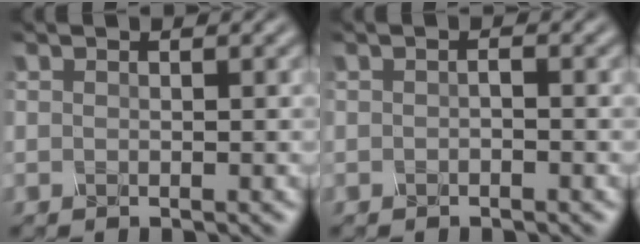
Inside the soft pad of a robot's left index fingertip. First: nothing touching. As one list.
[{"total": 0.5, "force": [-0.2, 0.1, 0.4], "torque": [-0.009, 0.002, -0.003]}]